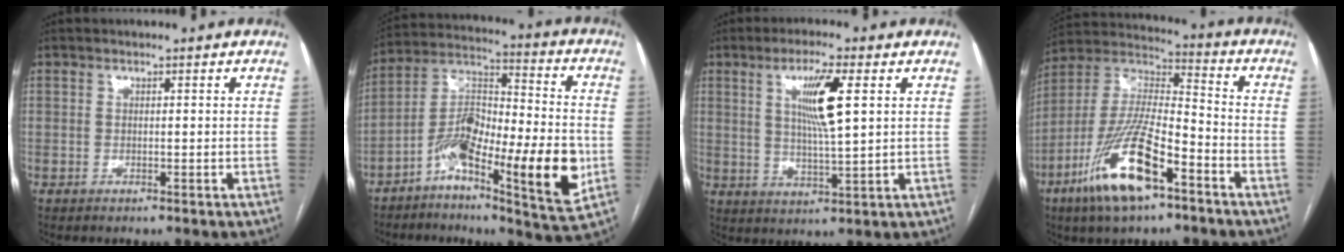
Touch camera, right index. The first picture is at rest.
{"total": 17.2, "force": [-5.8, 3.7, 15.8], "torque": [-0.282, 0.011, -0.100]}
{"total": 8.1, "force": [2.6, 0.3, 7.6], "torque": [-0.142, -0.004, 0.047]}
{"total": 17.2, "force": [-9.0, 4.1, 14.1], "torque": [-0.295, -0.018, -0.164]}